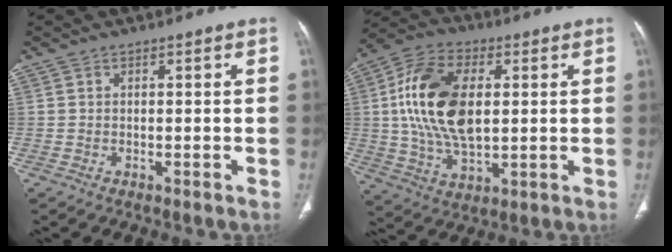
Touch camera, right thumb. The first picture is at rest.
{"total": 17.7, "force": [2.5, 10.1, 14.2], "torque": [-0.266, 0.003, 0.047]}